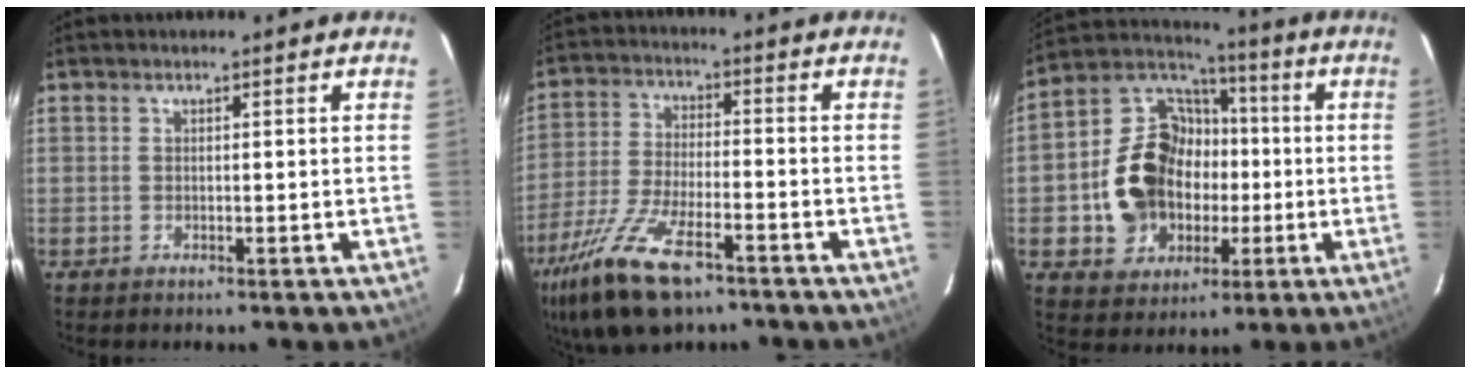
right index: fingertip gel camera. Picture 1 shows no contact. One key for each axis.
{"total": 16.4, "fx": -10.6, "fy": 6.0, "fz": 11.0, "tx": -0.240, "ty": -0.039, "tz": -0.196}
{"total": 17.2, "fx": -2.1, "fy": 14.5, "fz": 9.0, "tx": -0.207, "ty": 0.044, "tz": -0.025}